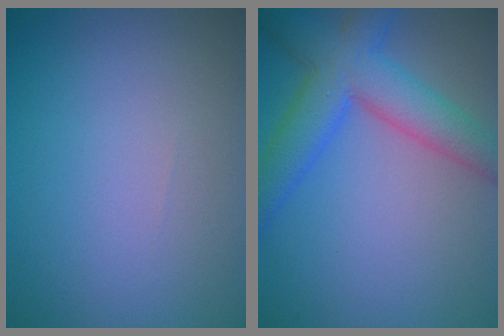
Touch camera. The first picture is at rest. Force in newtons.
{"total": 6.8, "press": 6.8, "slide": 0.2}